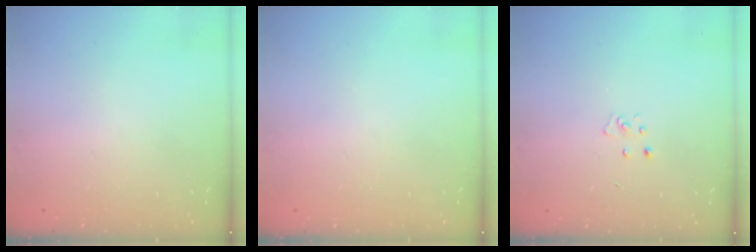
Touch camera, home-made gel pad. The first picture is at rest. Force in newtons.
{"total": 0.0}
{"total": 2.7, "press": 2.7, "slide": 0.3}